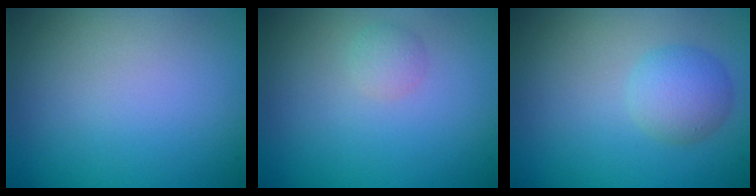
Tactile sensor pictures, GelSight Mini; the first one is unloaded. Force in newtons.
{"total": 1.1, "press": 1.1, "slide": 0.0}
{"total": 2.9, "press": 2.9, "slide": 0.0}